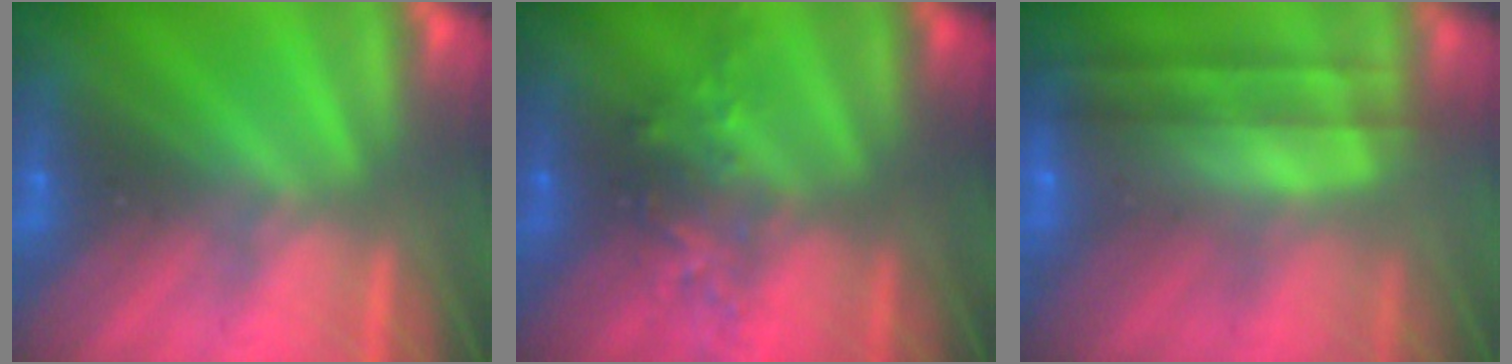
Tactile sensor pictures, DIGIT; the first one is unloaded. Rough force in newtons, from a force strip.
{"total": 2.4}
{"total": 6.8}